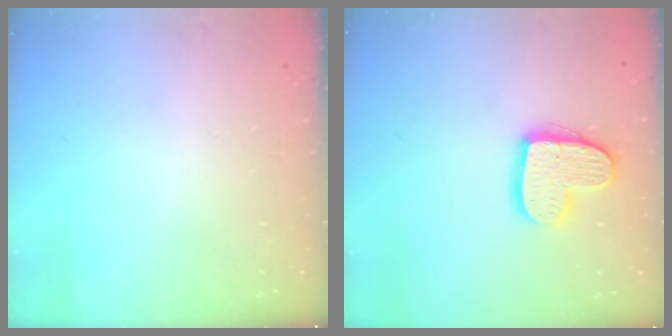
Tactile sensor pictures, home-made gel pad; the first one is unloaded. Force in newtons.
{"total": 14.5, "press": 14.5, "slide": 1.0}